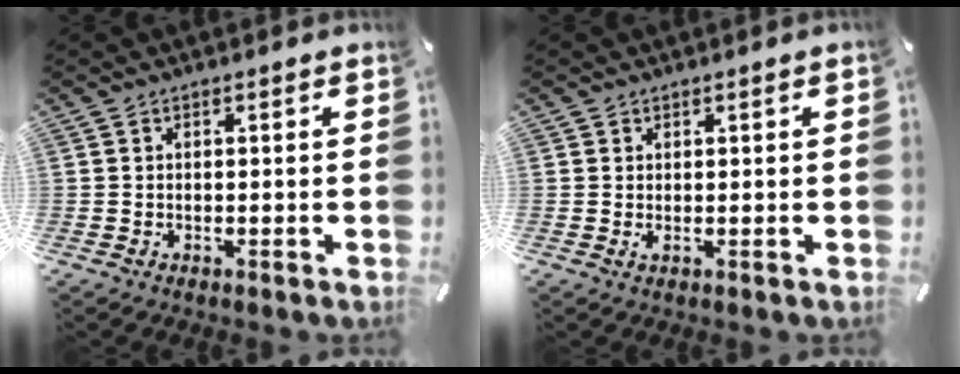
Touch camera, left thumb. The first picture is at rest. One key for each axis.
{"total": 0.8, "fx": 0.2, "fy": 0.3, "fz": 0.8, "tx": -0.014, "ty": -0.002, "tz": 0.003}